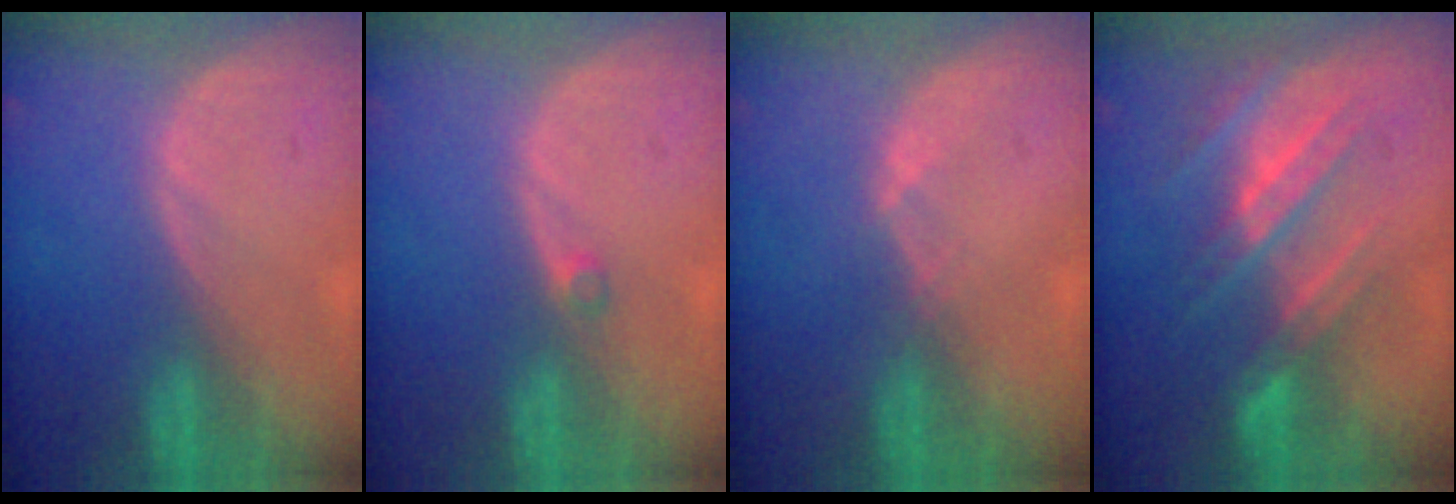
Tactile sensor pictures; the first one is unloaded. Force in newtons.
{"total": 1.1, "press": 1.0, "slide": 0.6}
{"total": 1.0, "press": 0.8, "slide": 0.5}
{"total": 7.9, "press": 7.5, "slide": 2.2}